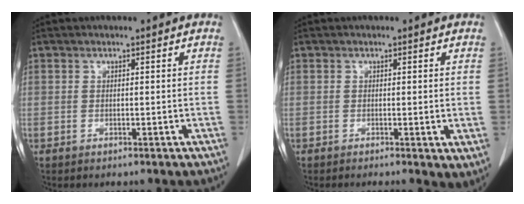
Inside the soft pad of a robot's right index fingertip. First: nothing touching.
{"total": 2.1, "force": [-0.4, 0.5, 2.0], "torque": [-0.027, -0.008, -0.007]}